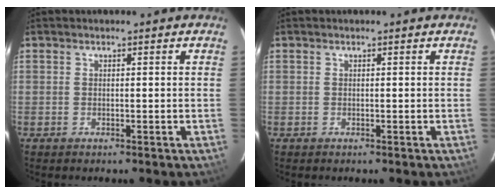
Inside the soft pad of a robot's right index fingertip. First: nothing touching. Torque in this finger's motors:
{"motor_torque": [0.10, 0.00, 0.09, 0.01]}